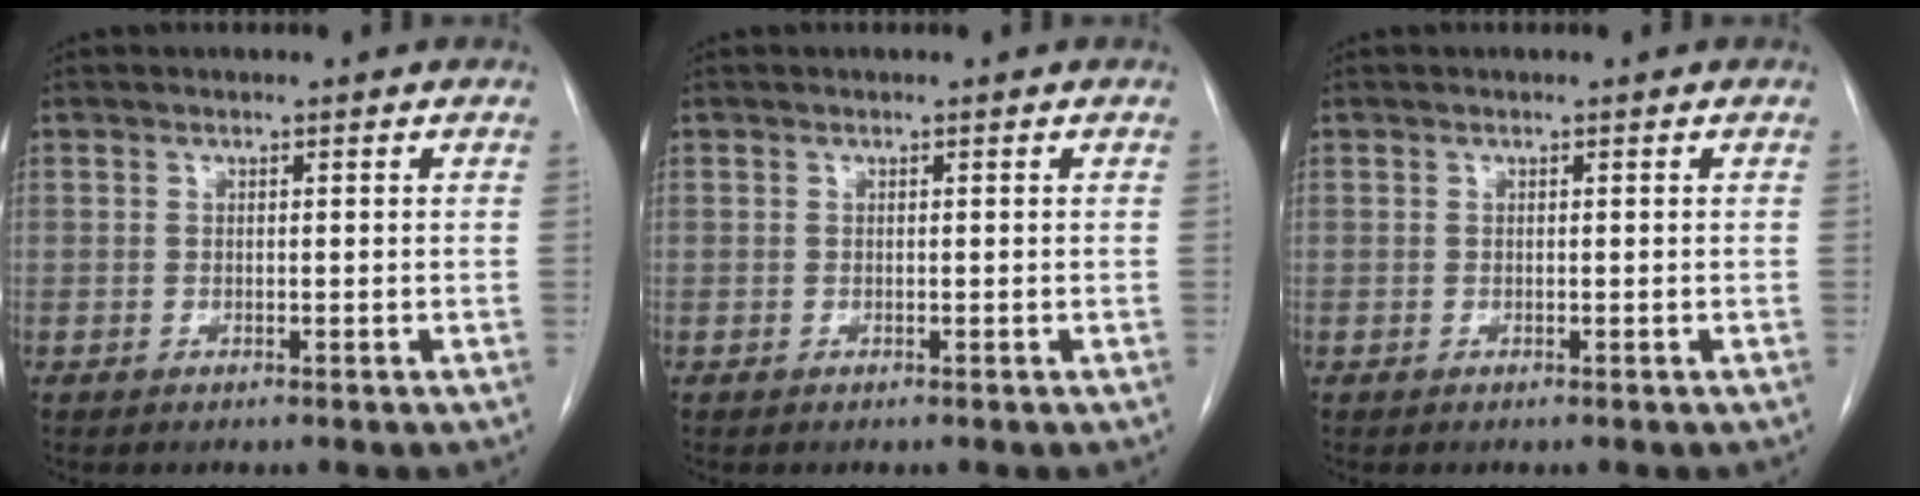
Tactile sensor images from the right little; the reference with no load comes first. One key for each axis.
{"total": 0.0}
{"total": 0.0}